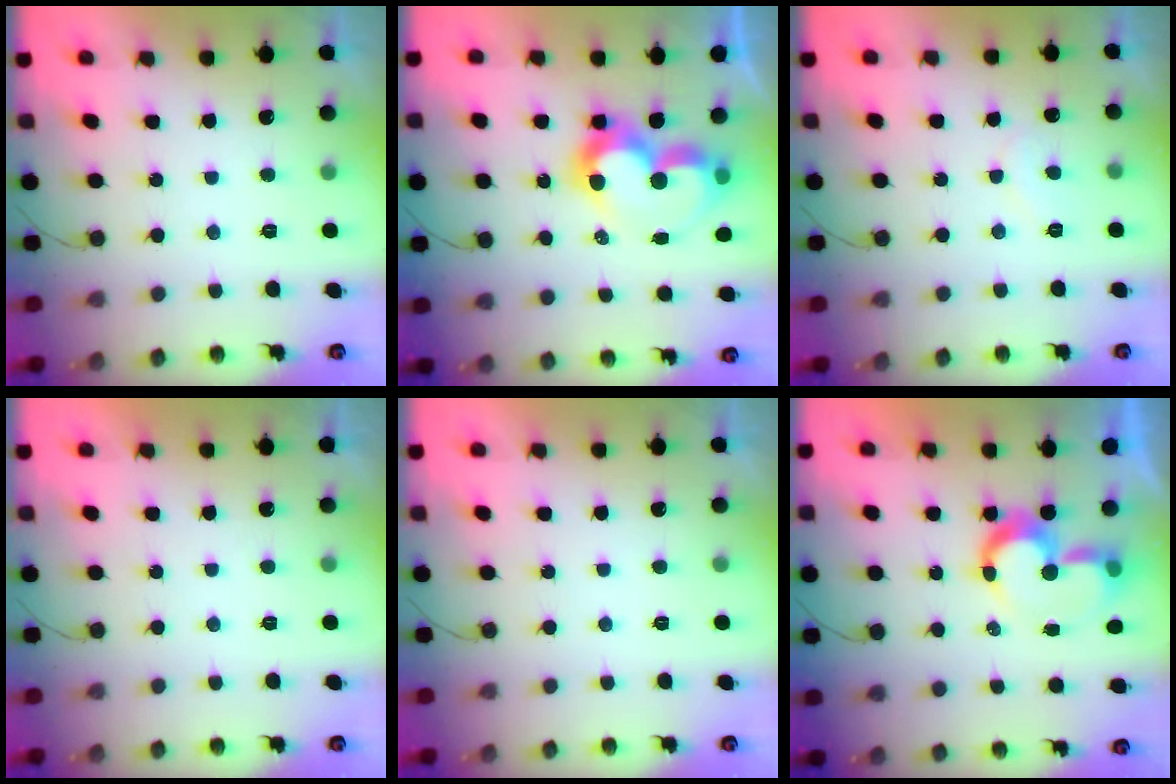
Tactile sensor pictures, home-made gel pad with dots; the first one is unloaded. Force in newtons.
{"total": 11.3, "press": 11.3, "slide": 1.0}
{"total": 5.7, "press": 5.6, "slide": 0.6}
{"total": 1.7, "press": 1.7, "slide": 0.0}
{"total": 1.8, "press": 1.8, "slide": 0.1}
{"total": 9.3, "press": 9.2, "slide": 1.5}